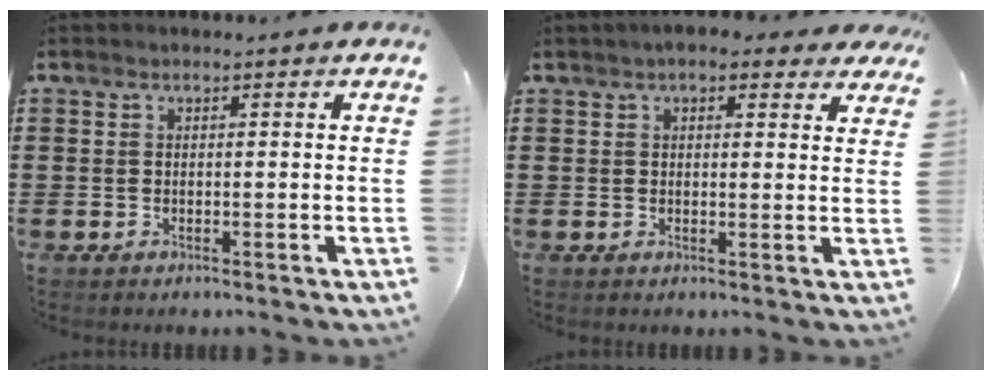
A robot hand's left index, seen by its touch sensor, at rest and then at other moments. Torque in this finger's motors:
{"motor_torque": [1.09, -1.05, 0.01, 0.07]}